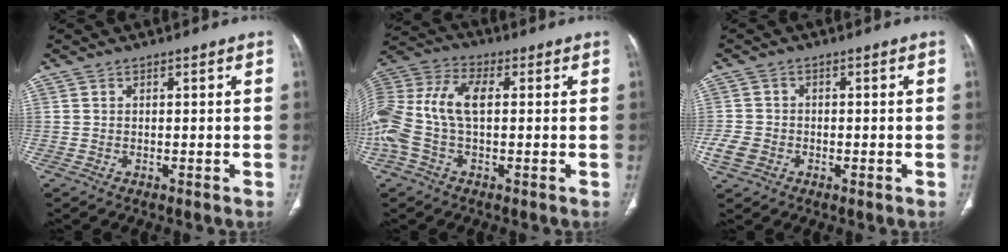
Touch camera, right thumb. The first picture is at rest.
{"total": 15.4, "force": [0.1, 8.3, 13.0], "torque": [-0.307, 0.032, 0.002]}
{"total": 4.4, "force": [-1.6, 3.5, 2.0], "torque": [-0.041, 0.014, -0.027]}